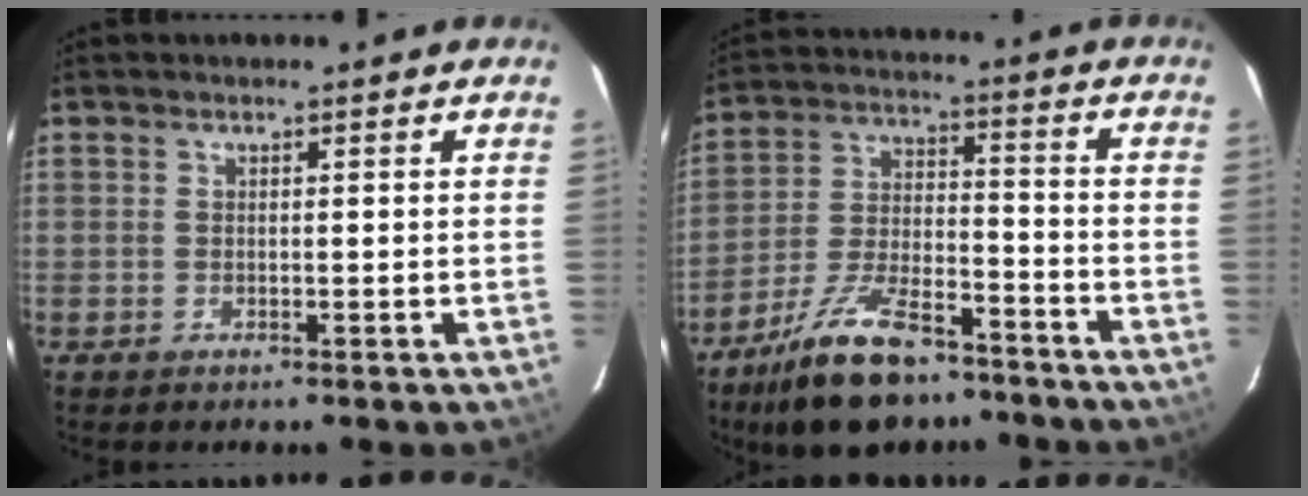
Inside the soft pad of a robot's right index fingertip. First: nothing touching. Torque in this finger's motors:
{"motor_torque": [1.14, -0.99, 0.41, 0.13]}